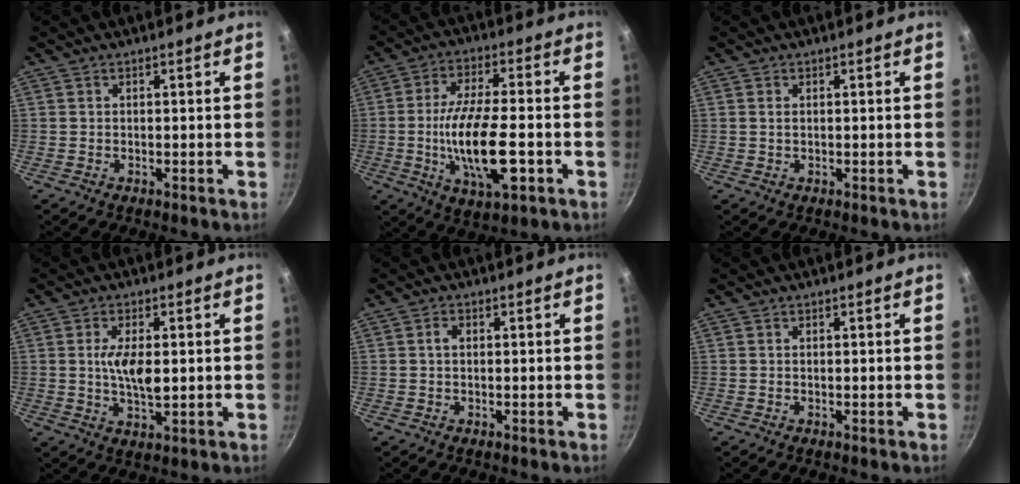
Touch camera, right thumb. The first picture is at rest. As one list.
[{"total": 15.5, "force": [-3.5, 5.3, 14.1], "torque": [-0.254, 0.007, -0.067]}, {"total": 0.9, "force": [0.2, 0.6, 0.7], "torque": [-0.012, 0.002, 0.003]}, {"total": 6.7, "force": [0.5, 2.8, 6.1], "torque": [-0.113, -0.005, 0.010]}, {"total": 1.6, "force": [0.2, 1.1, 1.1], "torque": [-0.019, 0.006, 0.002]}, {"total": 0.0}]